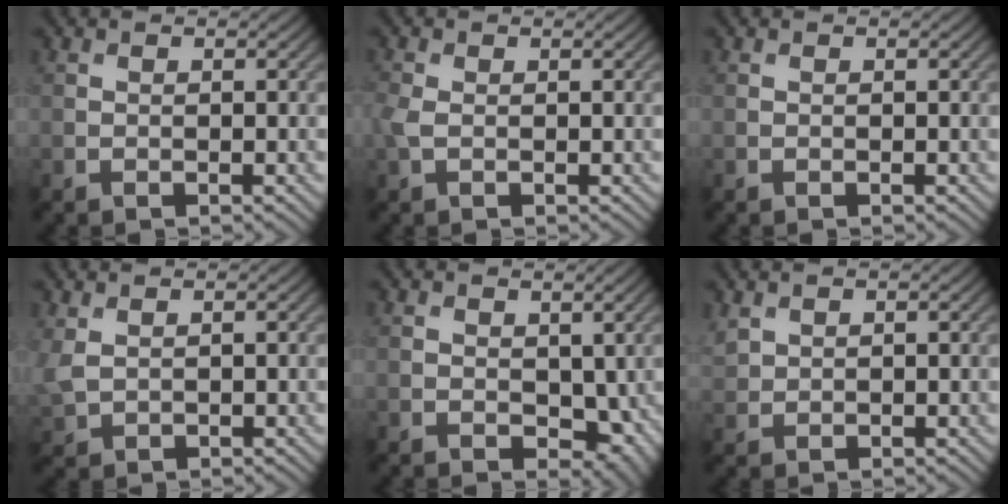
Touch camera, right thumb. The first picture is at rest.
{"total": 1.8, "force": [-0.1, 1.1, 1.4], "torque": [-0.045, 0.001, -0.003]}
{"total": 0.0}
{"total": 3.1, "force": [1.0, 1.9, 2.3], "torque": [-0.077, 0.003, 0.023]}
{"total": 4.0, "force": [0.4, 2.8, 2.8], "torque": [-0.045, -0.013, 0.014]}
{"total": 1.7, "force": [1.2, 0.9, 0.7], "torque": [-0.025, 0.003, 0.033]}